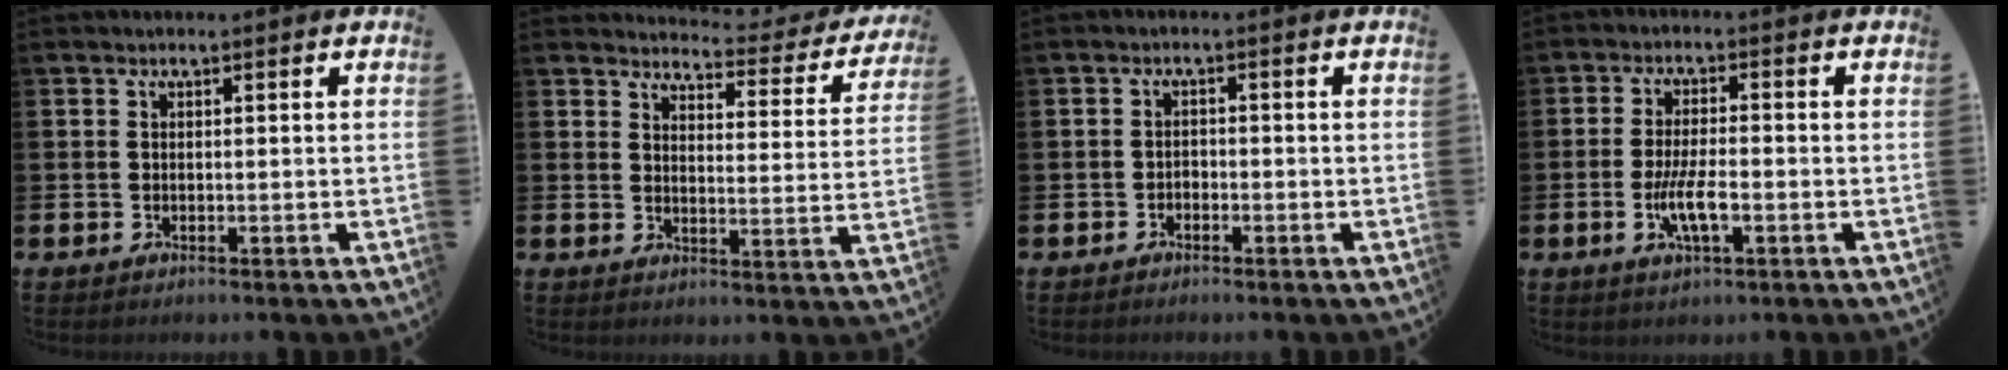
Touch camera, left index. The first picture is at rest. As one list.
[{"total": 3.3, "force": [3.1, 0.9, 0.7], "torque": [-0.019, -0.032, 0.044]}, {"total": 1.3, "force": [-1.2, 0.5, 0.1], "torque": [-0.008, 0.005, -0.024]}, {"total": 5.3, "force": [-1.5, 1.6, 4.9], "torque": [-0.090, -0.003, -0.029]}]